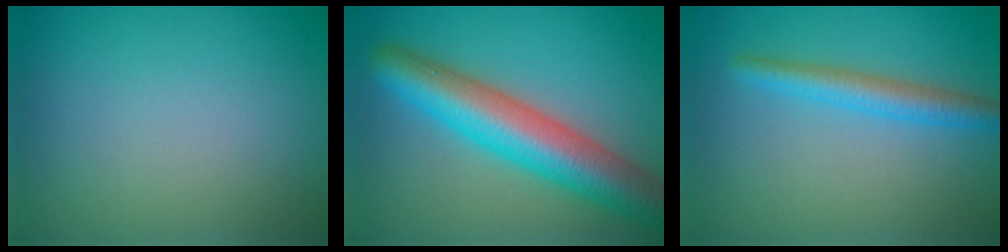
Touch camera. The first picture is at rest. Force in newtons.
{"total": 8.7, "press": 8.7, "slide": 0.3}
{"total": 3.2, "press": 3.2, "slide": 0.1}